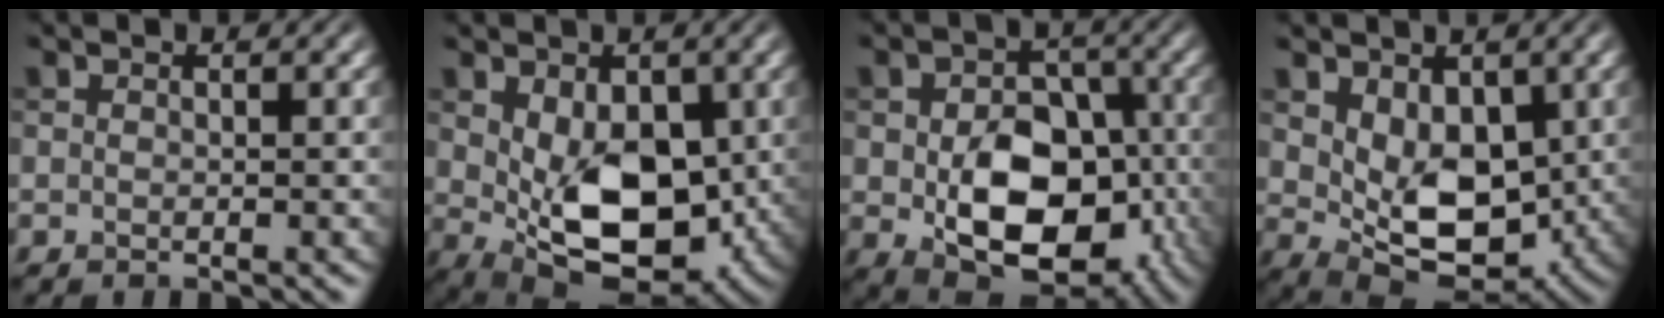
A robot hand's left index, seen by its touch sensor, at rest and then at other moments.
{"total": 8.8, "force": [0.0, 5.4, 6.9], "torque": [-0.118, -0.025, 0.015]}
{"total": 10.7, "force": [-2.2, 7.1, 7.7], "torque": [-0.127, -0.017, -0.028]}
{"total": 6.5, "force": [1.0, 4.3, 4.8], "torque": [-0.086, -0.022, 0.026]}